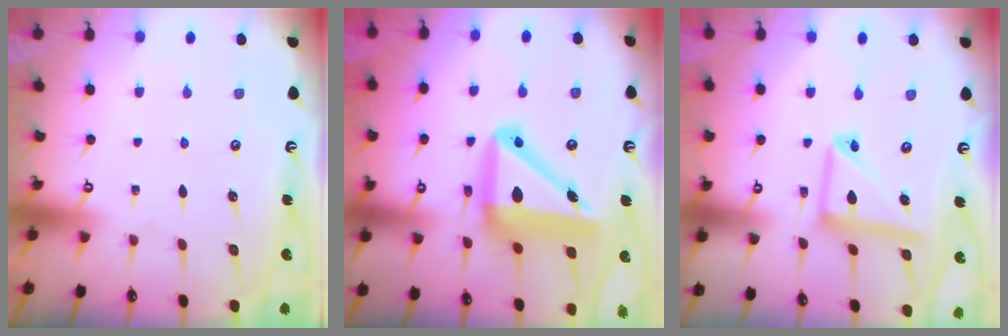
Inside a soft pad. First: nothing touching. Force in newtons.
{"total": 16.1, "press": 15.8, "slide": 3.1}
{"total": 12.8, "press": 12.7, "slide": 1.3}